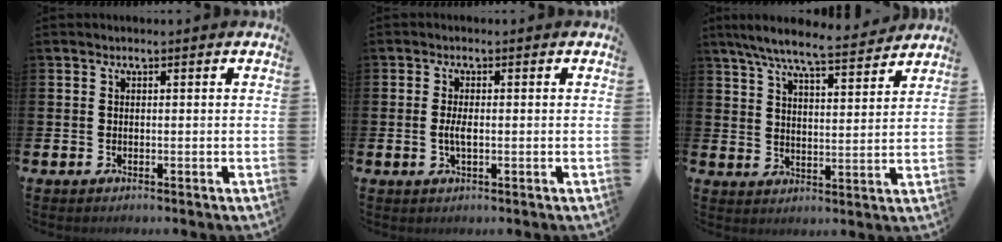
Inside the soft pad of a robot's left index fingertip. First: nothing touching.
{"total": 2.1, "force": [-0.2, 0.7, 1.9], "torque": [-0.034, 0.000, -0.006]}
{"total": 8.0, "force": [7.3, 0.7, 3.1], "torque": [-0.081, -0.043, 0.127]}